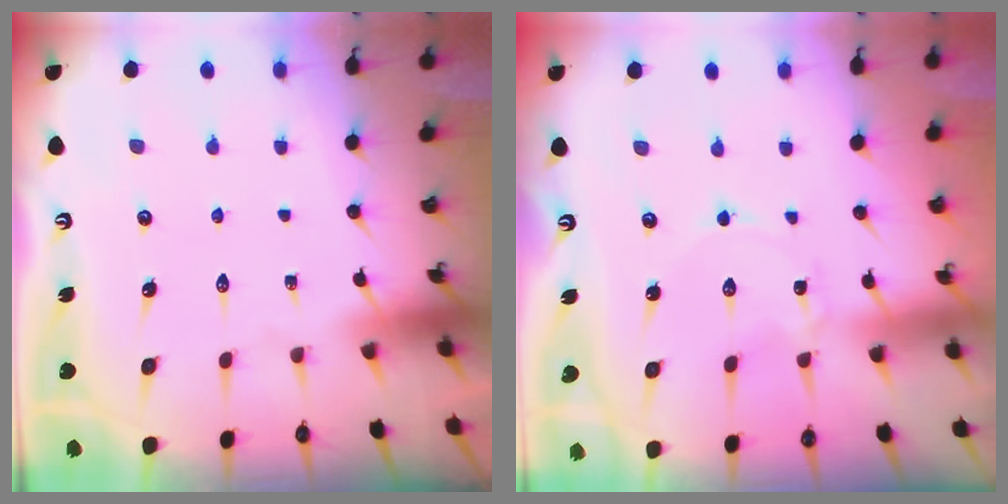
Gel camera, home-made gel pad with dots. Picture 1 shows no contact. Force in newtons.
{"total": 0.7, "press": 0.7, "slide": 0.0}